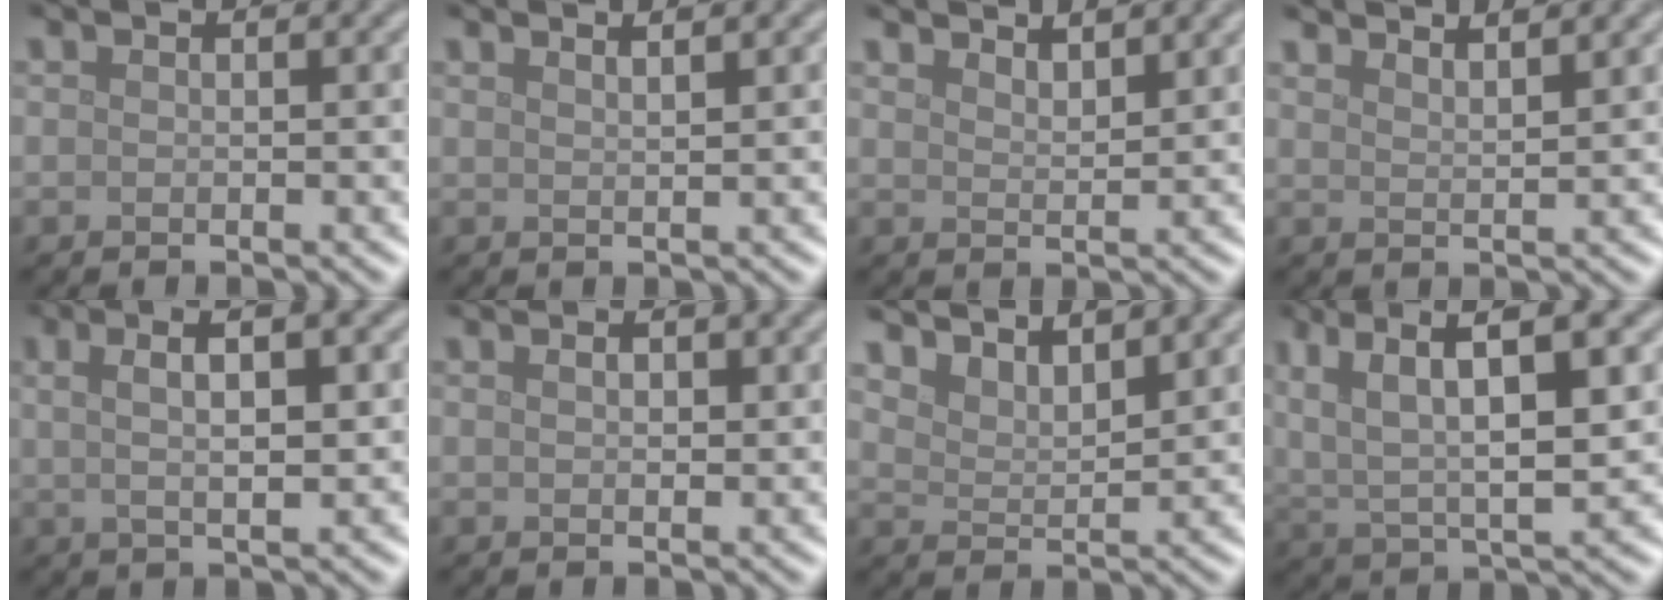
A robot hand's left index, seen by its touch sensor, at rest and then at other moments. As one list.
[{"total": 2.6, "force": [1.8, 0.9, 1.5], "torque": [0.008, 0.010, -0.003]}, {"total": 3.9, "force": [3.5, 0.8, 1.3], "torque": [-0.008, 0.007, 0.044]}, {"total": 4.8, "force": [4.2, 1.2, 2.0], "torque": [0.000, 0.022, 0.033]}, {"total": 5.0, "force": [1.3, 1.4, 4.7], "torque": [-0.073, 0.005, 0.017]}, {"total": 1.4, "force": [0.5, 0.8, 1.1], "torque": [-0.017, -0.002, 0.013]}, {"total": 4.7, "force": [4.2, 1.2, 1.6], "torque": [-0.031, 0.000, 0.066]}, {"total": 9.9, "force": [4.0, 3.7, 8.3], "torque": [-0.157, 0.009, 0.070]}]